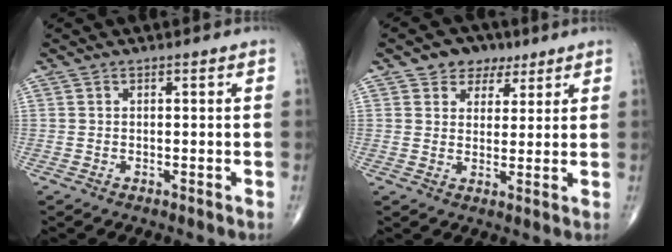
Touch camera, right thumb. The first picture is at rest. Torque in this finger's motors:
{"motor_torque": [0.02, 0.02, -0.13, 0.14, -0.01]}